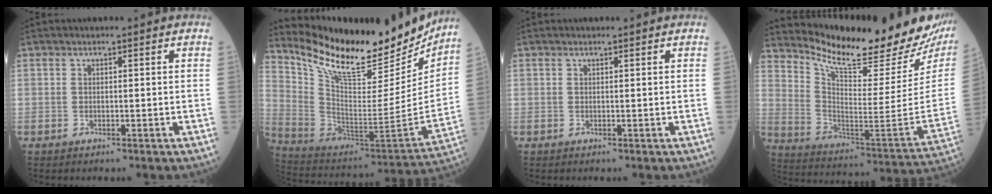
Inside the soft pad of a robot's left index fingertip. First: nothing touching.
{"total": 24.8, "force": [20.9, 6.6, 11.6], "torque": [-0.206, -0.041, 0.325]}
{"total": 0.6, "force": [0.6, 0.0, 0.1], "torque": [-0.007, 0.002, 0.009]}
{"total": 24.9, "force": [22.1, 2.8, 11.2], "torque": [-0.195, -0.096, 0.316]}